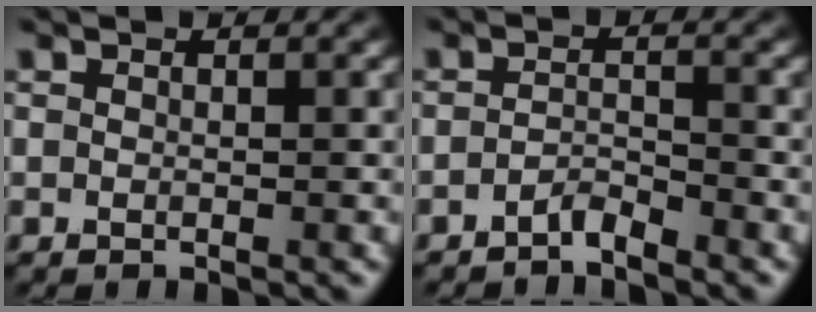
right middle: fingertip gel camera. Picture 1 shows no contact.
{"total": 1.5, "force": [-1.4, 0.2, 0.7], "torque": [-0.013, 0.006, -0.028]}